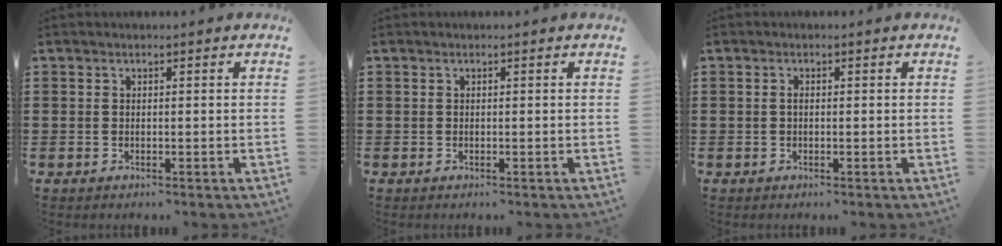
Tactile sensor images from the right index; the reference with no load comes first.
{"total": 0.0}
{"total": 0.7, "force": [0.0, 0.3, 0.6], "torque": [-0.015, -0.003, 0.000]}